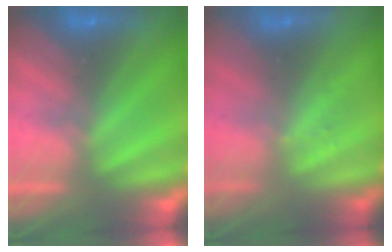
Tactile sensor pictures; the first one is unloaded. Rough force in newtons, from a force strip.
{"total": 1.3}